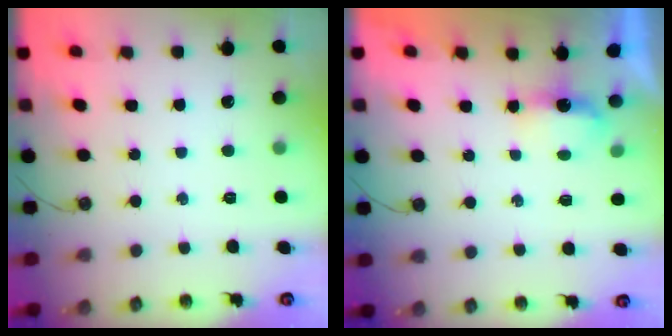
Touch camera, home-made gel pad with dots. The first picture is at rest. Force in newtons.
{"total": 3.4, "press": 3.4, "slide": 0.5}